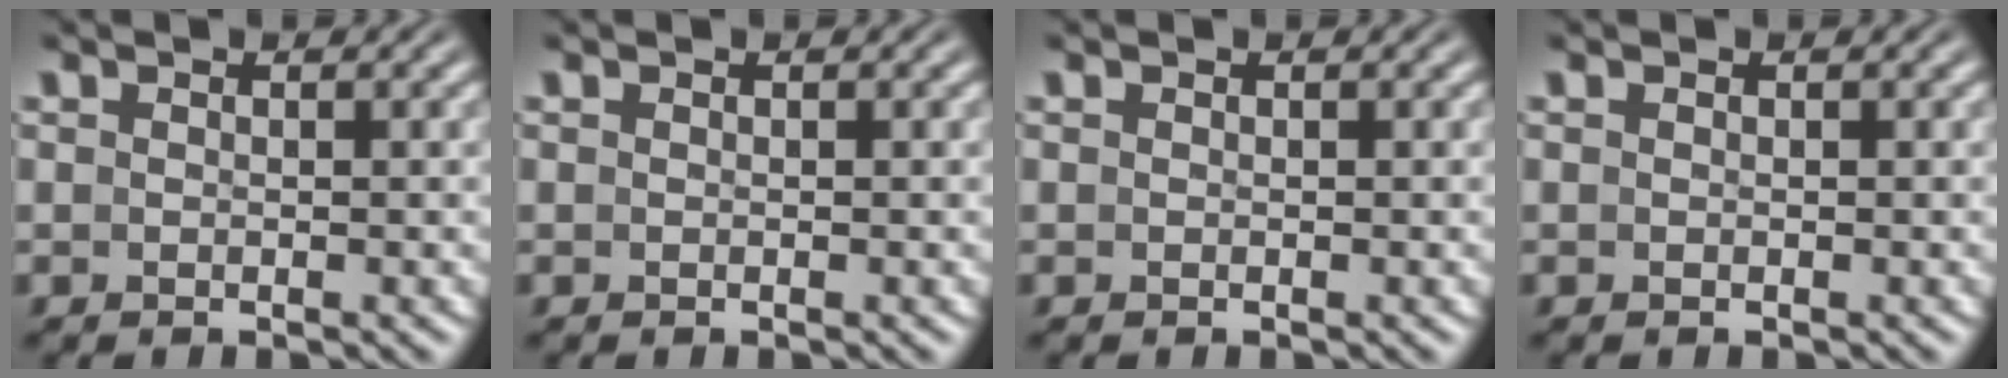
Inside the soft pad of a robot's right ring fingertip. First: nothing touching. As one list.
[{"total": 0.0}, {"total": 0.0}, {"total": 0.0}]